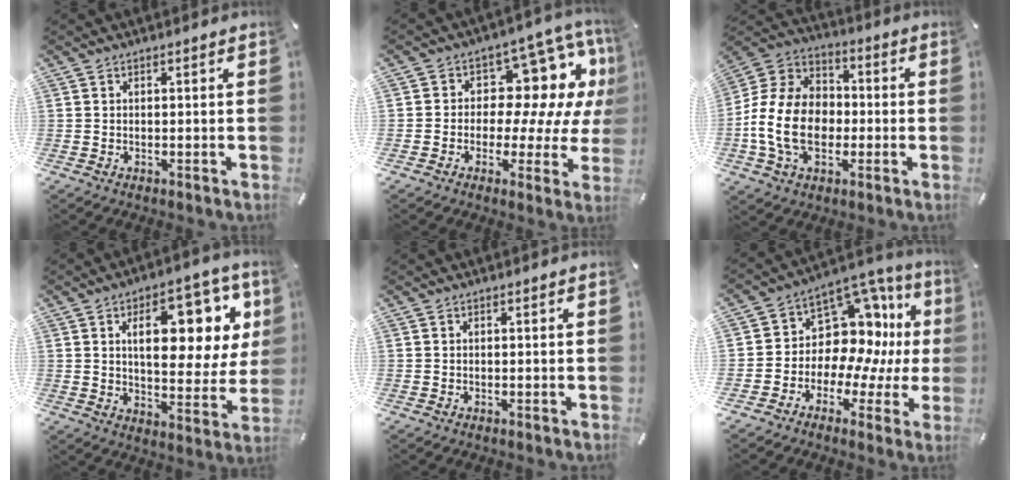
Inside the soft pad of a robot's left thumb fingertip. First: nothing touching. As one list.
[{"total": 13.9, "force": [4.7, 9.1, 9.3], "torque": [-0.127, -0.038, 0.082]}, {"total": 16.4, "force": [-3.8, 12.2, 10.3], "torque": [-0.234, 0.029, -0.068]}, {"total": 18.7, "force": [7.5, 9.4, 14.3], "torque": [-0.195, -0.030, 0.117]}, {"total": 0.0}, {"total": 13.3, "force": [4.9, 10.4, 6.6], "torque": [-0.105, -0.067, 0.095]}]